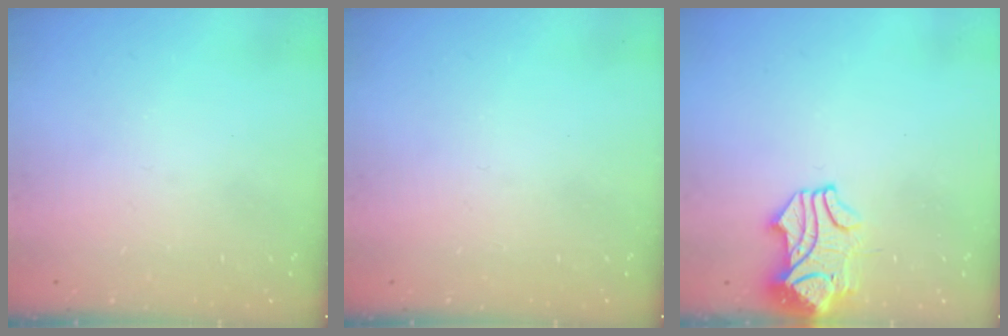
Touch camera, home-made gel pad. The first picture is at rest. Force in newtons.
{"total": 0.0}
{"total": 6.9, "press": 6.8, "slide": 0.9}